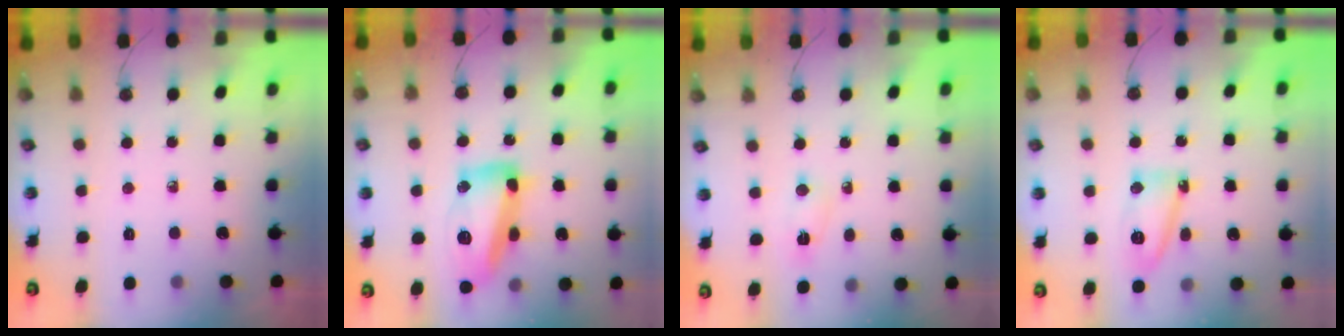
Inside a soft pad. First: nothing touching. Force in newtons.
{"total": 16.4, "press": 16.3, "slide": 1.1}
{"total": 2.3, "press": 2.2, "slide": 0.6}
{"total": 9.8, "press": 9.7, "slide": 1.2}